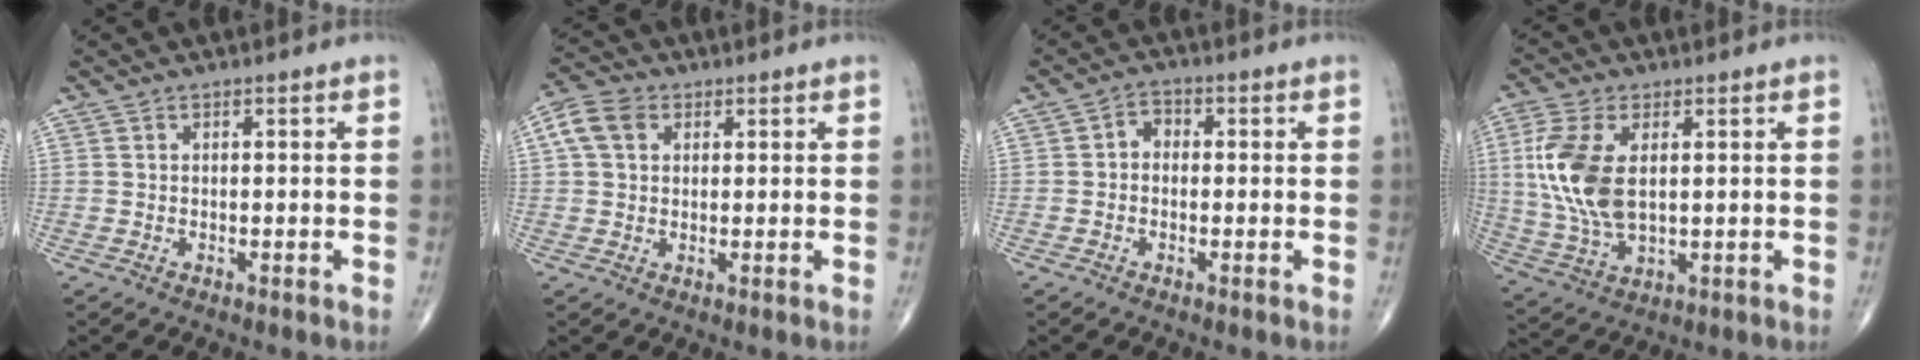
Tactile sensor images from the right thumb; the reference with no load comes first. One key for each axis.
{"total": 6.6, "fx": 2.1, "fy": 4.8, "fz": 4.0, "tx": -0.076, "ty": 0.015, "tz": 0.033}
{"total": 2.9, "fx": -0.2, "fy": 2.3, "fz": 1.8, "tx": -0.013, "ty": 0.015, "tz": -0.015}
{"total": 13.3, "fx": 2.1, "fy": 7.2, "fz": 11.0, "tx": -0.242, "ty": -0.008, "tz": 0.046}